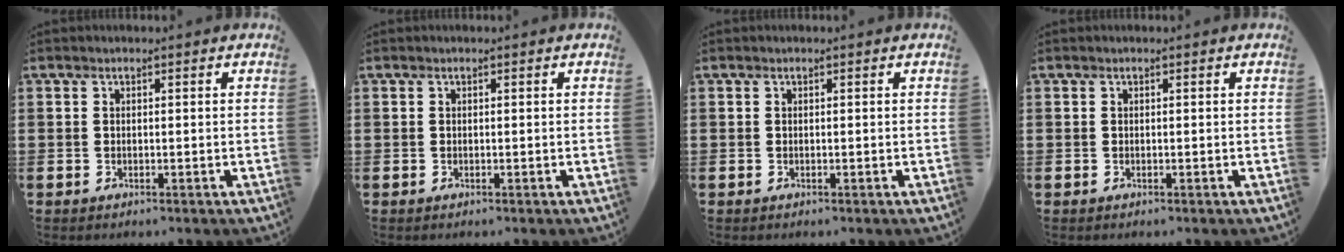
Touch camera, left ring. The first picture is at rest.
{"total": 0.0}
{"total": 0.0}
{"total": 0.0}